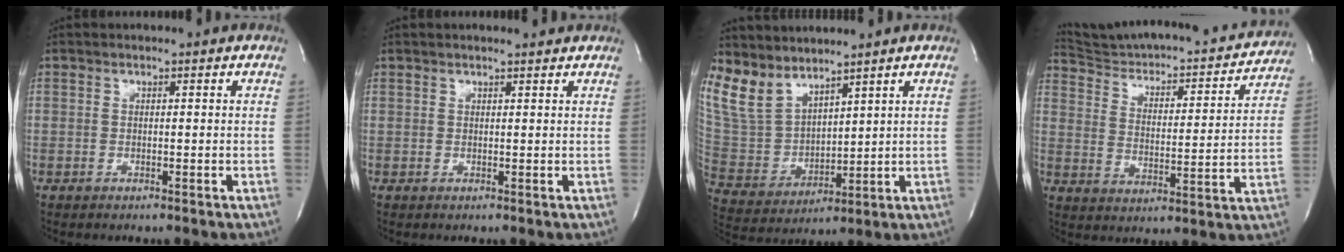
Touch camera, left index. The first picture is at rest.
{"total": 1.7, "force": [1.7, 0.0, 0.5], "torque": [-0.006, -0.004, 0.022]}
{"total": 13.7, "force": [11.4, 6.2, 4.3], "torque": [-0.108, 0.004, 0.249]}
{"total": 22.1, "force": [20.8, 3.9, 6.4], "torque": [-0.094, -0.027, 0.283]}